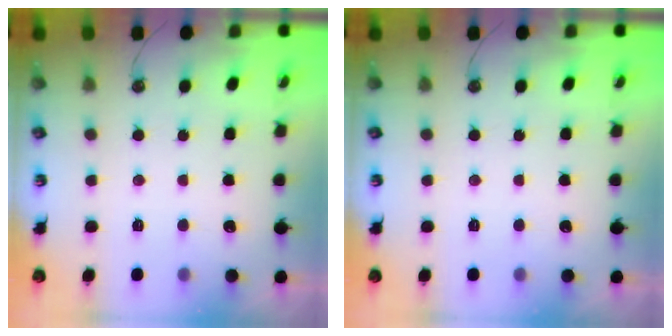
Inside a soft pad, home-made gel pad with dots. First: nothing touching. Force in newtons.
{"total": 0.0}